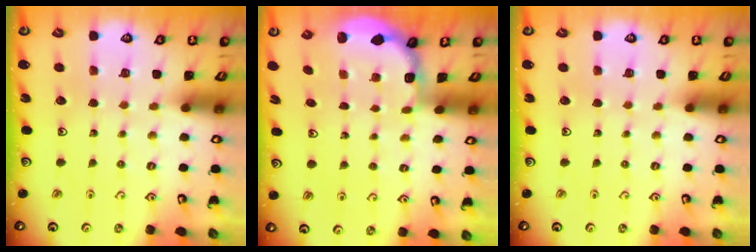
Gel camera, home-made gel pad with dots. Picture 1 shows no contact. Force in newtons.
{"total": 1.9, "press": 1.8, "slide": 0.7}
{"total": 0.0}